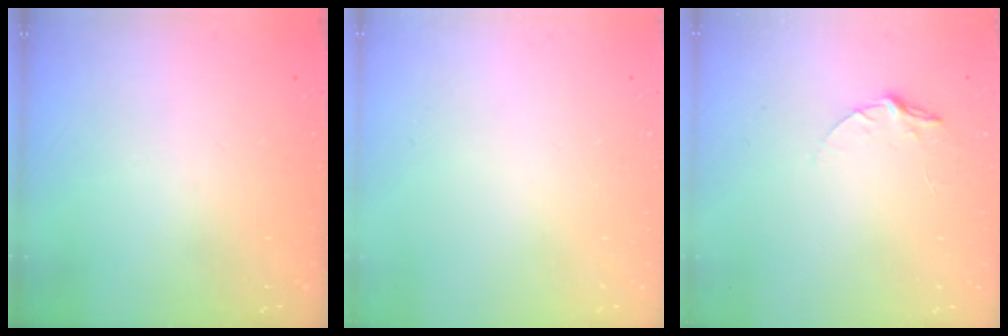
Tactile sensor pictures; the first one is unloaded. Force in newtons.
{"total": 0.0}
{"total": 4.6, "press": 4.6, "slide": 0.4}